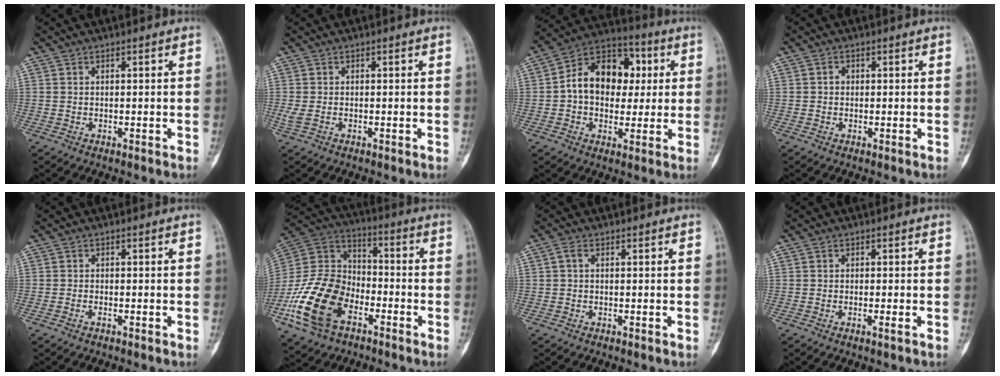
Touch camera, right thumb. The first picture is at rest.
{"total": 1.6, "force": [-0.4, 0.9, 1.2], "torque": [-0.041, 0.002, -0.008]}
{"total": 15.4, "force": [1.6, 11.1, 10.5], "torque": [-0.122, 0.027, 0.016]}
{"total": 1.0, "force": [0.0, 0.9, 0.4], "torque": [-0.001, 0.004, -0.002]}
{"total": 0.7, "force": [-0.5, 0.3, 0.5], "torque": [-0.009, 0.005, -0.010]}
{"total": 19.9, "force": [-8.6, 12.6, 12.8], "torque": [-0.245, 0.054, -0.166]}
{"total": 0.8, "force": [0.2, 0.3, 0.7], "torque": [-0.016, 0.000, 0.001]}
{"total": 1.0, "force": [-0.4, 0.0, 0.9], "torque": [-0.019, -0.002, -0.009]}